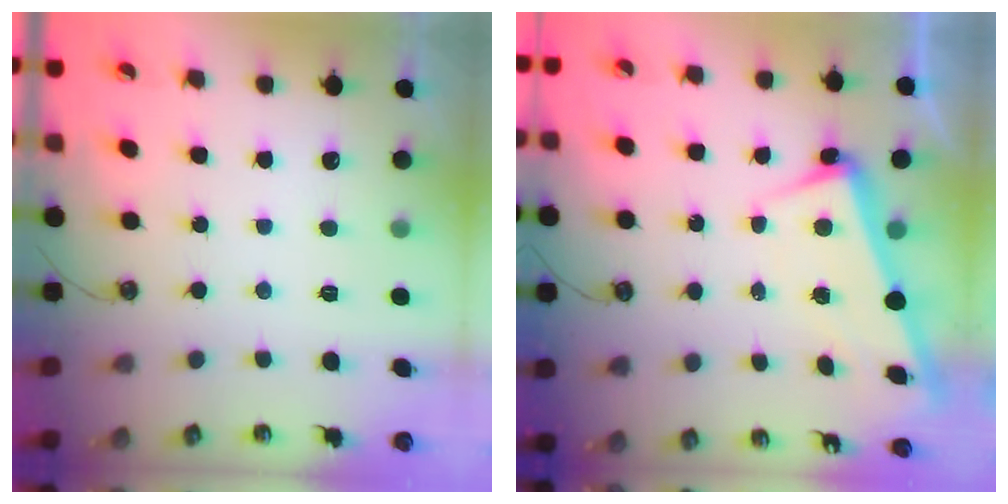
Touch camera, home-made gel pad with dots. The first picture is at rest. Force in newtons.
{"total": 2.9, "press": 2.8, "slide": 1.0}